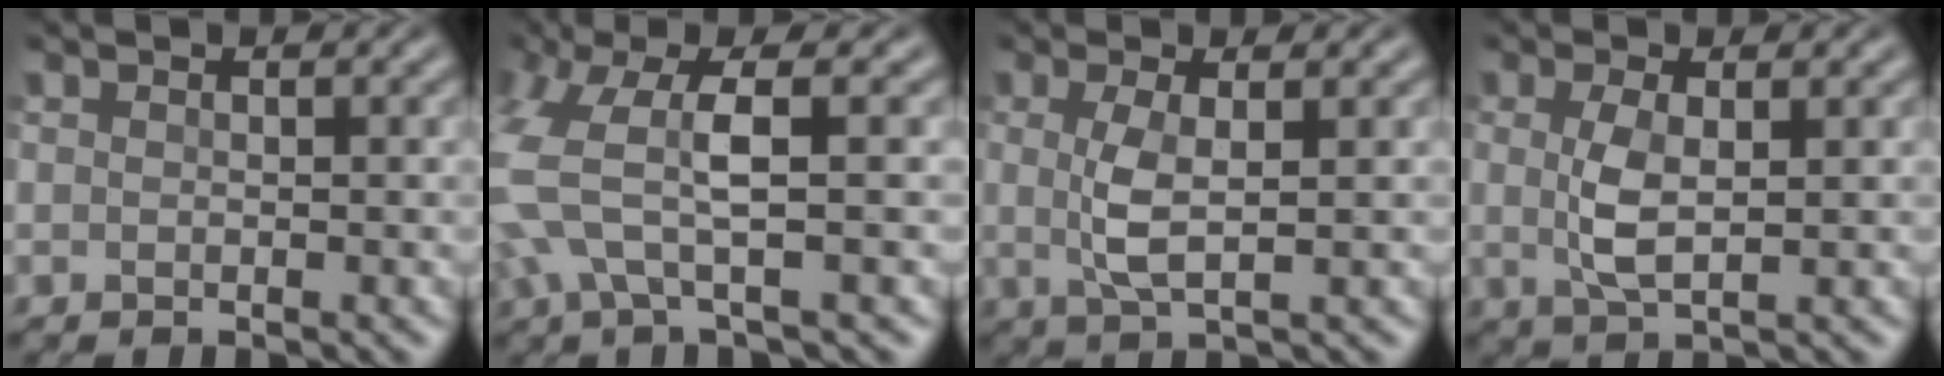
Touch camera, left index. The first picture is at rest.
{"total": 6.7, "force": [0.0, 2.3, 6.3], "torque": [-0.159, 0.009, -0.009]}
{"total": 2.8, "force": [0.1, 0.5, 2.8], "torque": [-0.066, 0.000, 0.004]}
{"total": 3.0, "force": [0.1, 1.0, 2.8], "torque": [-0.065, 0.001, 0.005]}